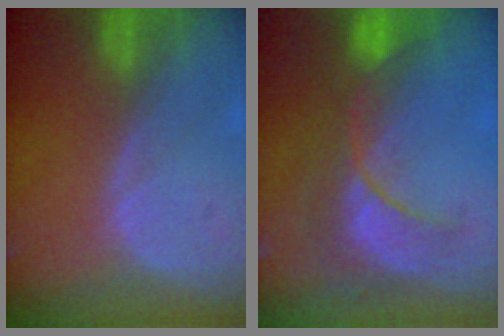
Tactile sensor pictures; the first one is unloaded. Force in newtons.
{"total": 8.4, "press": 8.2, "slide": 1.9}